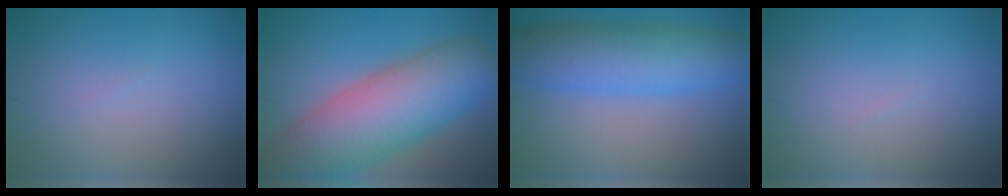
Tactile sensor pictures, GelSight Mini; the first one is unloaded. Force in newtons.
{"total": 11.9, "press": 11.9, "slide": 0.6}
{"total": 8.5, "press": 8.5, "slide": 0.1}
{"total": 0.0}